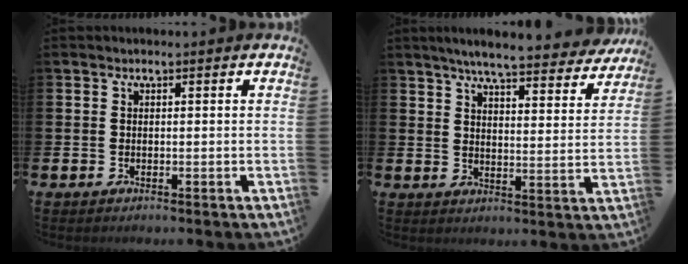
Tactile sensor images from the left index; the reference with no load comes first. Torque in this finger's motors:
{"motor_torque": [0.27, -0.62, 0.90, 0.21]}